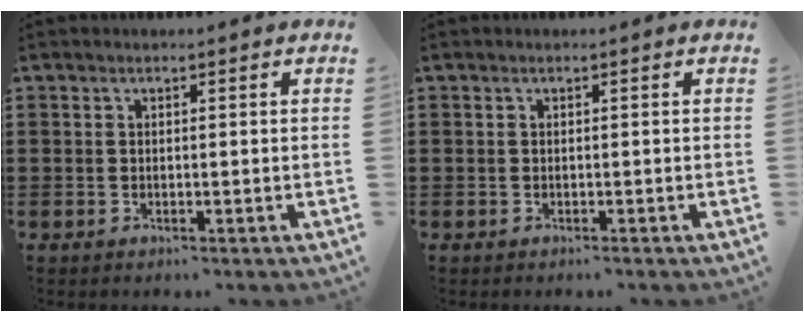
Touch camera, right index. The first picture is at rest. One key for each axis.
{"total": 0.0}